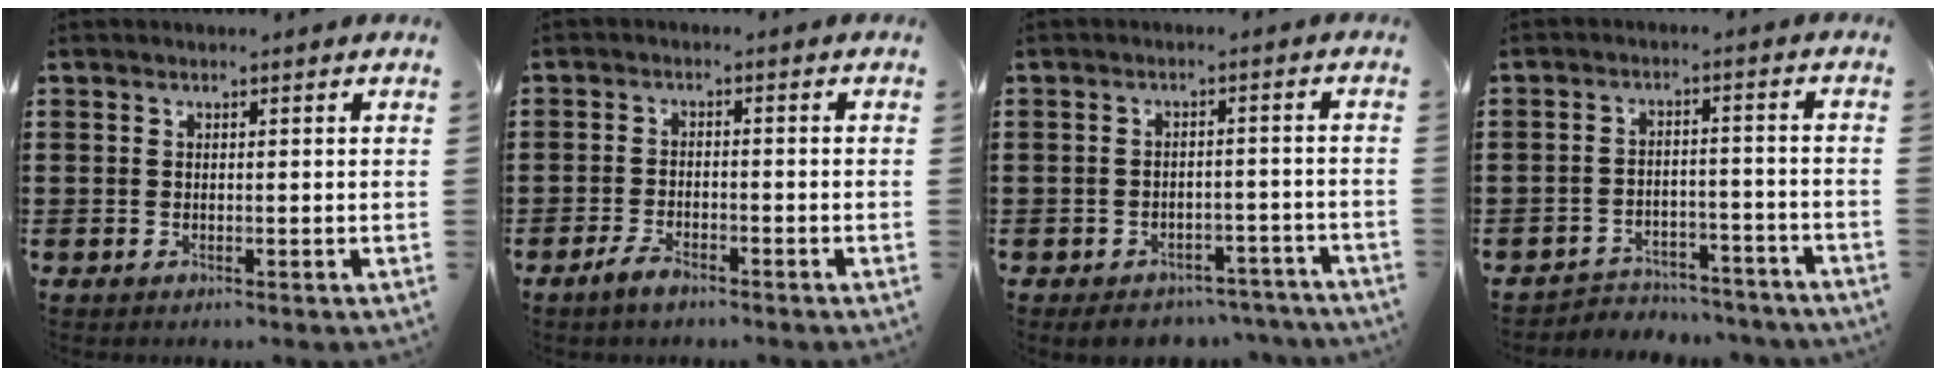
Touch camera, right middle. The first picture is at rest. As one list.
[{"total": 3.0, "force": [-2.3, 1.1, 1.6], "torque": [-0.035, 0.004, -0.046]}, {"total": 3.8, "force": [-3.6, 0.9, 0.4], "torque": [-0.009, 0.007, -0.076]}, {"total": 4.2, "force": [-4.1, 0.8, 0.0], "torque": [-0.005, 0.006, -0.089]}]